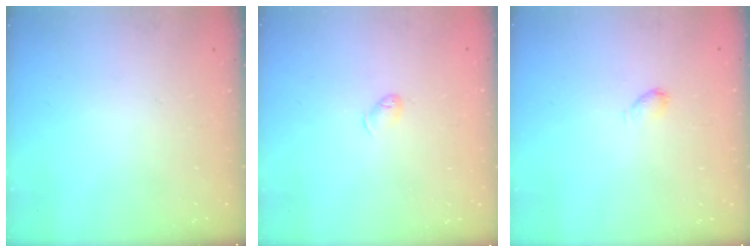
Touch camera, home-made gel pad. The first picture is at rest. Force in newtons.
{"total": 4.0, "press": 4.0, "slide": 0.7}
{"total": 2.8, "press": 2.8, "slide": 0.5}